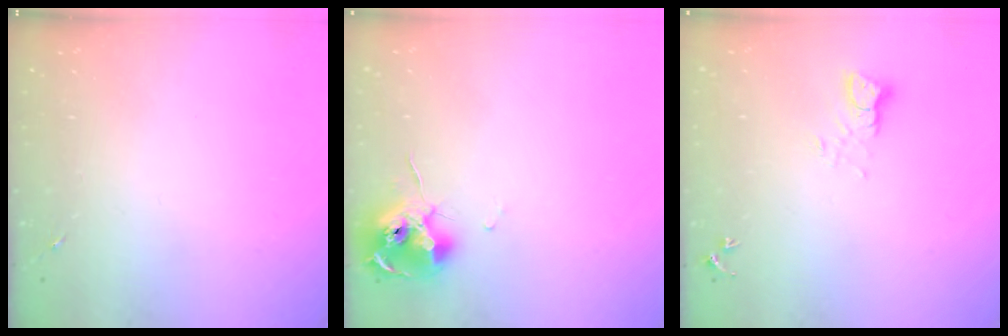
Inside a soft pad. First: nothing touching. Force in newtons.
{"total": 11.2, "press": 11.1, "slide": 1.1}
{"total": 3.7, "press": 3.7, "slide": 0.4}